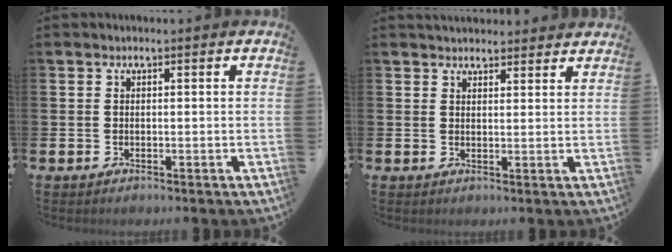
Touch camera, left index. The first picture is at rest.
{"total": 2.9, "force": [2.8, 0.7, 0.0], "torque": [0.003, -0.013, 0.051]}